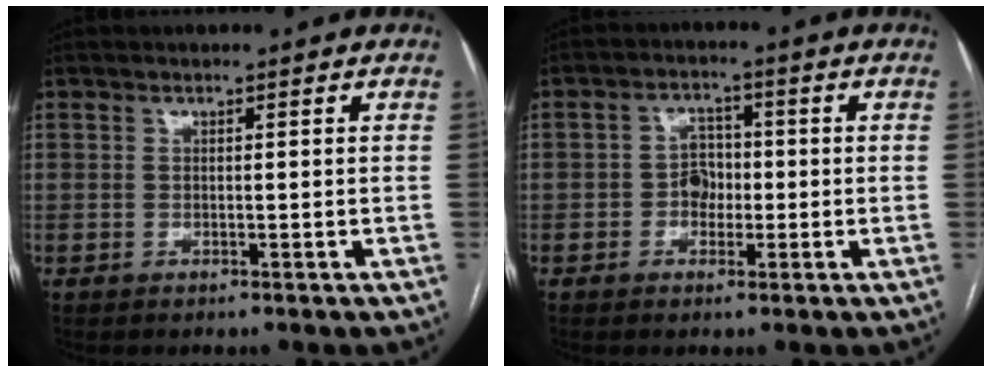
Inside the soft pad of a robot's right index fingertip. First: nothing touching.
{"total": 3.8, "force": [-0.7, 3.0, 2.2], "torque": [-0.033, 0.012, -0.014]}